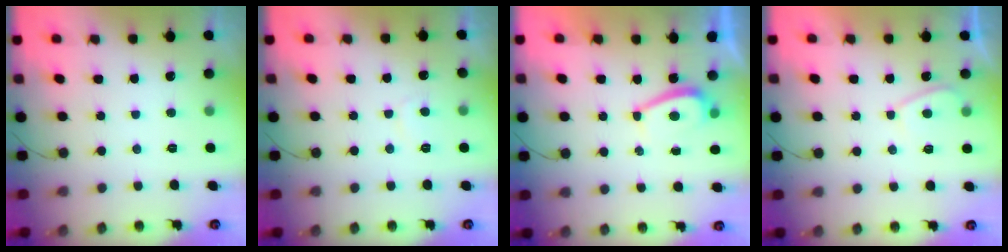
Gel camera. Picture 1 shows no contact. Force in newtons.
{"total": 2.0, "press": 1.9, "slide": 0.6}
{"total": 2.4, "press": 2.3, "slide": 0.6}
{"total": 2.8, "press": 2.8, "slide": 0.7}